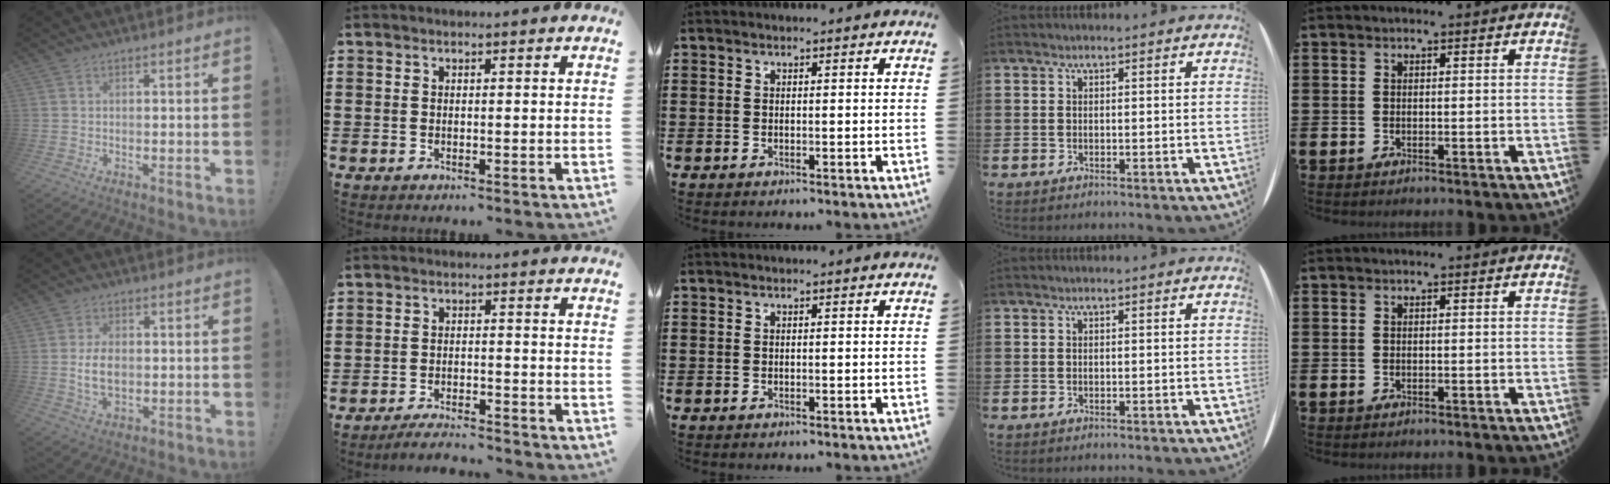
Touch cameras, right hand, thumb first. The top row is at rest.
{"thumb": {"total": 6.8, "force": [-0.3, 4.1, 5.4], "torque": [-0.092, -0.002, -0.010]}, "index": {"total": 3.0, "force": [-3.0, 0.1, 0.2], "torque": [-0.007, 0.002, -0.062]}}